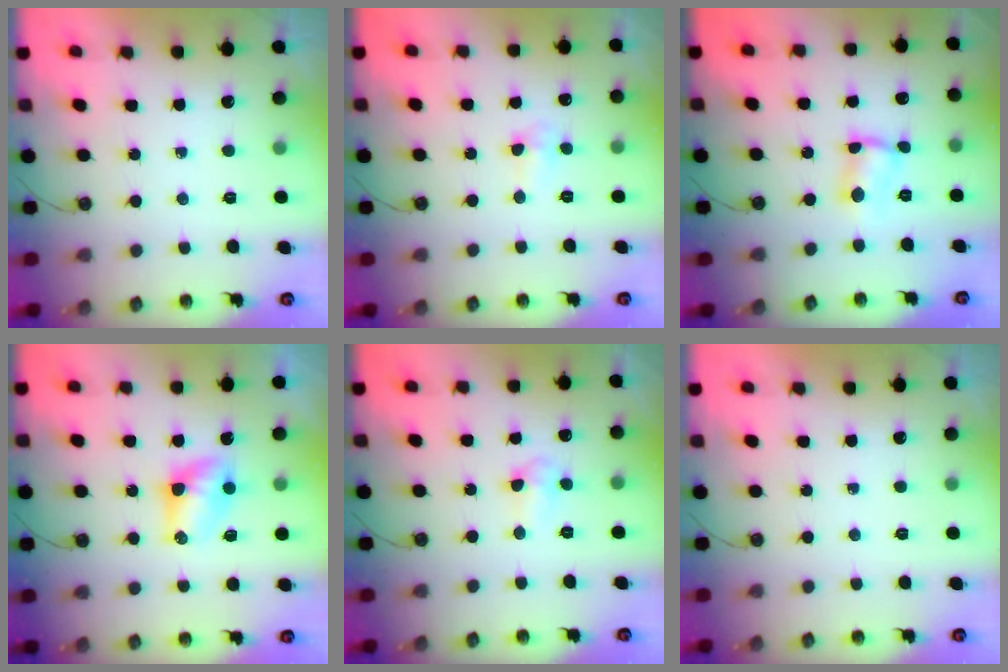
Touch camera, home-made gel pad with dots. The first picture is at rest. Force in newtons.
{"total": 4.3, "press": 2.6, "slide": 3.4}
{"total": 3.7, "press": 3.7, "slide": 0.2}
{"total": 7.8, "press": 6.6, "slide": 4.2}
{"total": 3.2, "press": 3.2, "slide": 0.5}
{"total": 0.0}